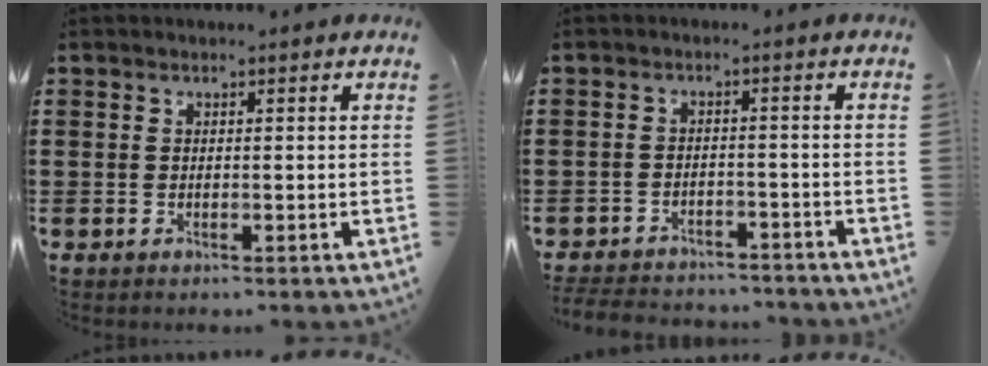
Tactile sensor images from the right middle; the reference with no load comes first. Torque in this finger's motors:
{"motor_torque": [0.92, -0.33, 0.10, 0.12]}